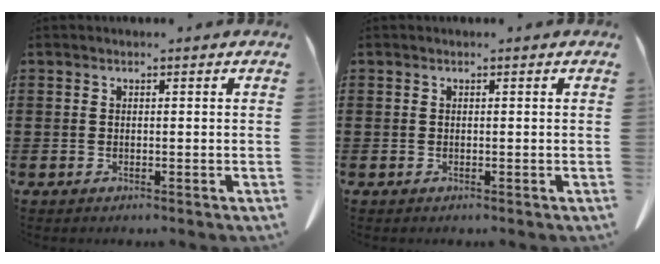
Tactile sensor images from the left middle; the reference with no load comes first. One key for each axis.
{"total": 0.0}